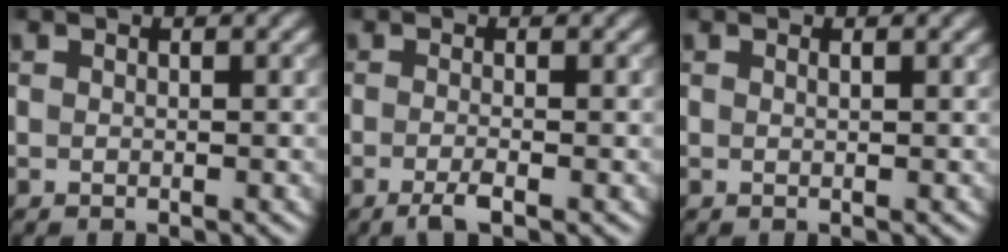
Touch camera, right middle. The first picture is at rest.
{"total": 1.9, "force": [-1.0, 0.4, 1.6], "torque": [-0.026, -0.001, -0.022]}
{"total": 0.5, "force": [0.3, 0.2, 0.4], "torque": [-0.004, 0.001, 0.004]}